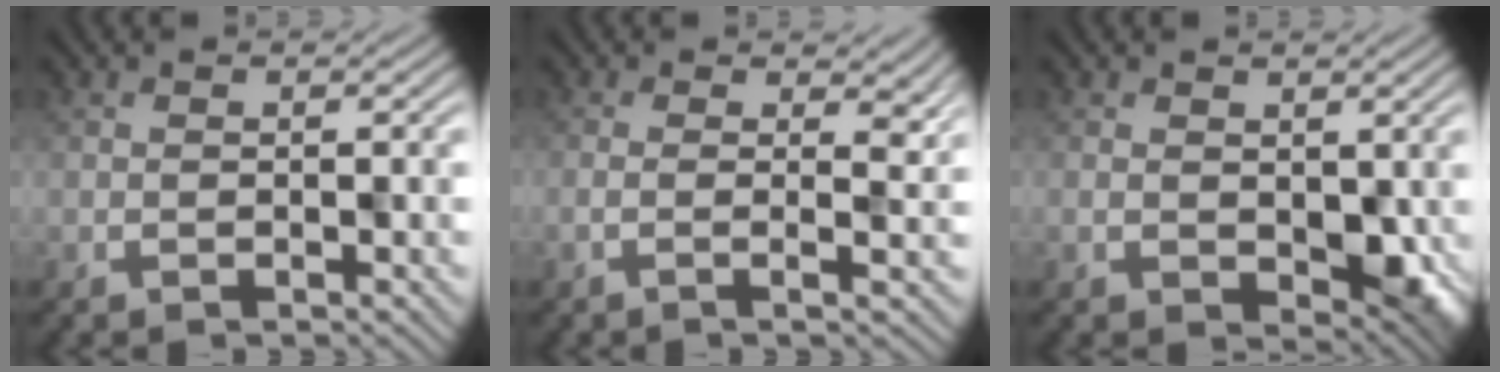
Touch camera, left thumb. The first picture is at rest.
{"total": 2.1, "force": [0.6, 0.3, 2.0], "torque": [-0.023, 0.004, -0.005]}
{"total": 4.0, "force": [-0.2, 2.6, 3.0], "torque": [-0.043, -0.016, 0.014]}